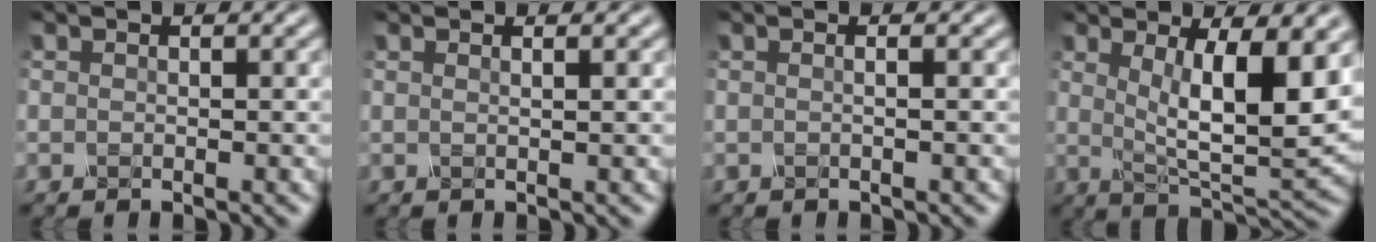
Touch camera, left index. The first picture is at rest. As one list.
[{"total": 1.8, "force": [0.9, 0.9, 1.3], "torque": [-0.003, 0.005, -0.013]}, {"total": 1.8, "force": [0.4, 1.0, 1.5], "torque": [-0.005, 0.008, -0.022]}, {"total": 9.2, "force": [2.3, 2.6, 8.5], "torque": [-0.133, -0.014, 0.046]}]